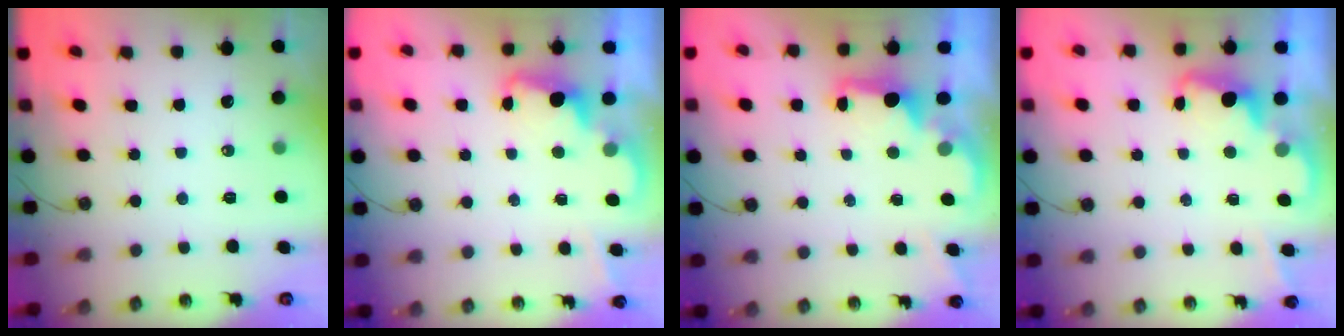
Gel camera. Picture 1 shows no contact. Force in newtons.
{"total": 2.4, "press": 2.3, "slide": 0.5}
{"total": 1.9, "press": 1.7, "slide": 0.8}
{"total": 2.3, "press": 2.2, "slide": 0.5}